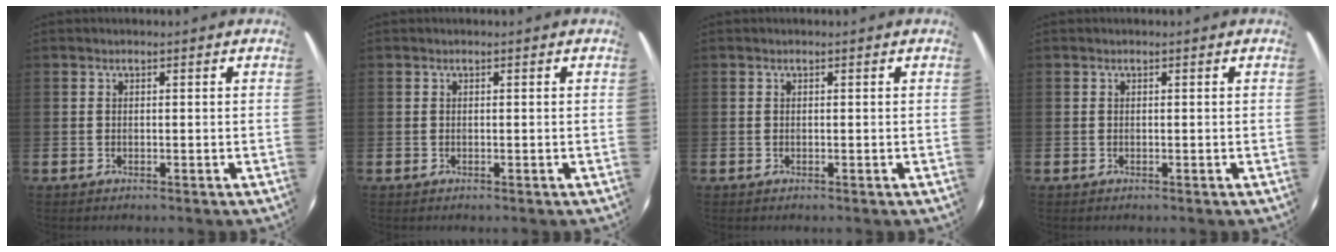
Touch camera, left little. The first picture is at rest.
{"total": 0.0}
{"total": 0.0}
{"total": 0.0}